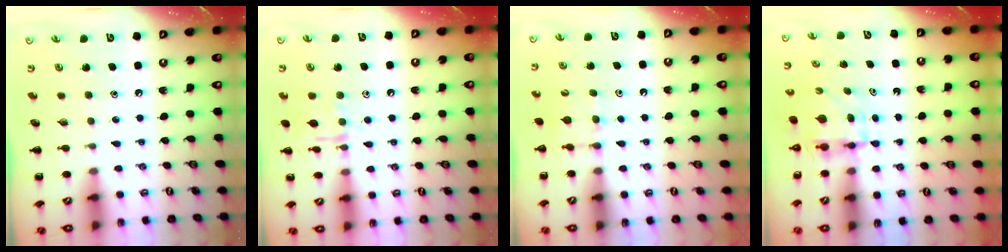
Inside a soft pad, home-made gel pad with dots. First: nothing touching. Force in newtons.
{"total": 9.7, "press": 9.7, "slide": 0.7}
{"total": 6.7, "press": 6.4, "slide": 1.7}
{"total": 4.0, "press": 4.0, "slide": 0.3}